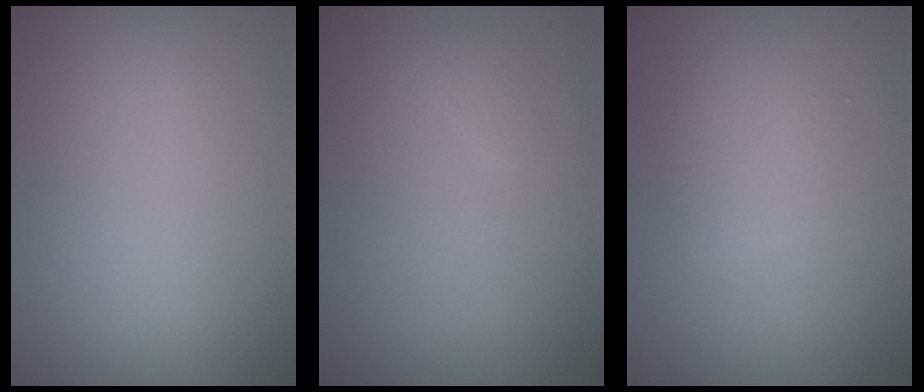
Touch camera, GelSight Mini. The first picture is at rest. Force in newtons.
{"total": 0.6, "press": 0.6, "slide": 0.1}
{"total": 1.9, "press": 1.9, "slide": 0.1}